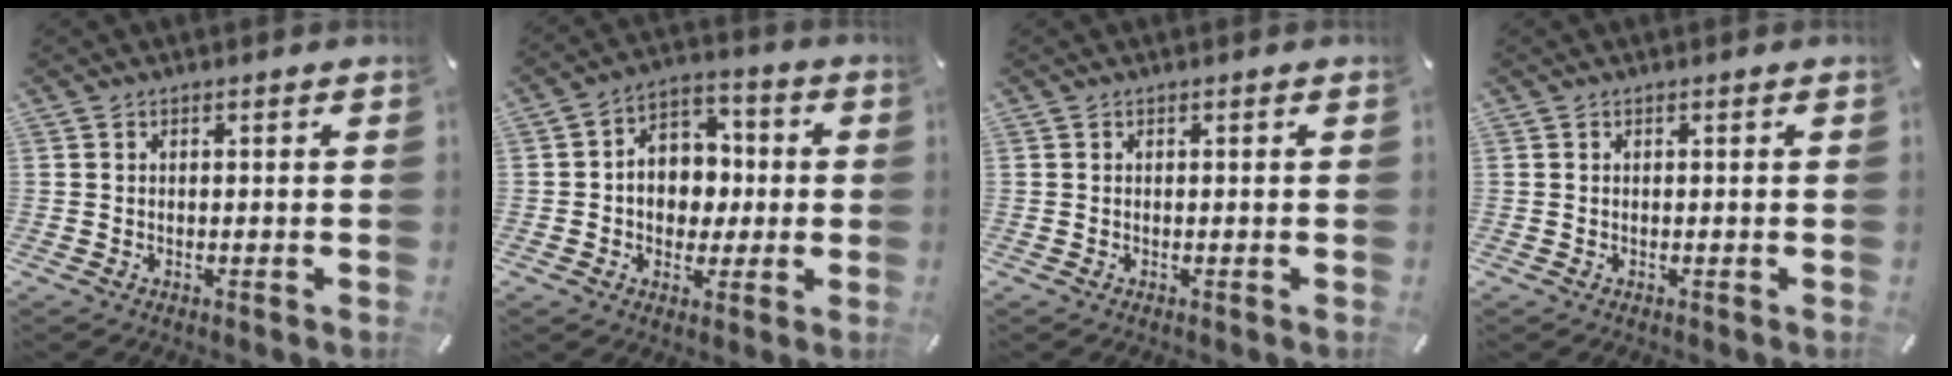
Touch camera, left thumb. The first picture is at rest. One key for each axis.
{"total": 9.1, "fx": -0.8, "fy": 8.0, "fz": 4.3, "tx": -0.065, "ty": 0.015, "tz": -0.010}
{"total": 0.0}
{"total": 0.0}